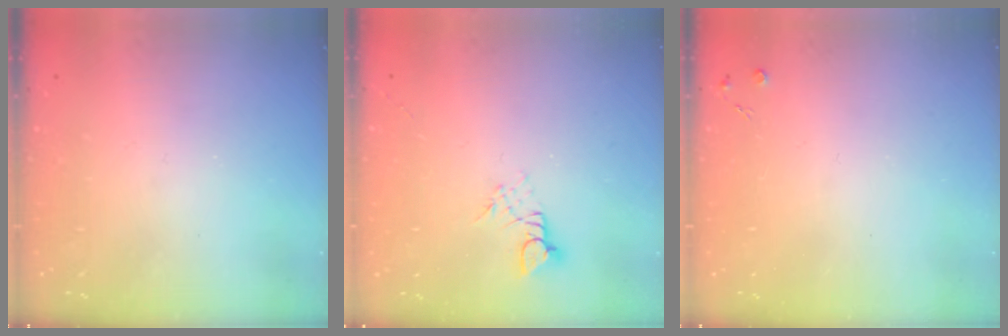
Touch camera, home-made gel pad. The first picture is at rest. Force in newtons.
{"total": 2.6, "press": 2.6, "slide": 0.3}
{"total": 3.2, "press": 3.1, "slide": 0.6}